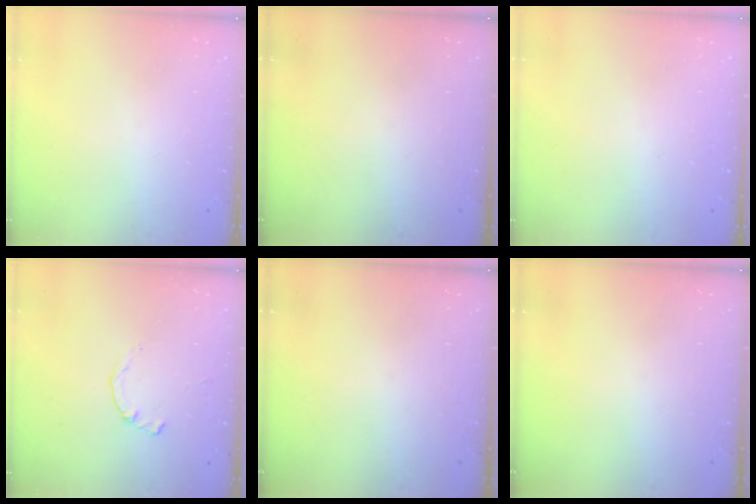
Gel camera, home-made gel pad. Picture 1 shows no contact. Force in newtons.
{"total": 0.0}
{"total": 2.5, "press": 2.5, "slide": 0.2}
{"total": 1.2, "press": 1.2, "slide": 0.3}
{"total": 0.0}
{"total": 0.0}